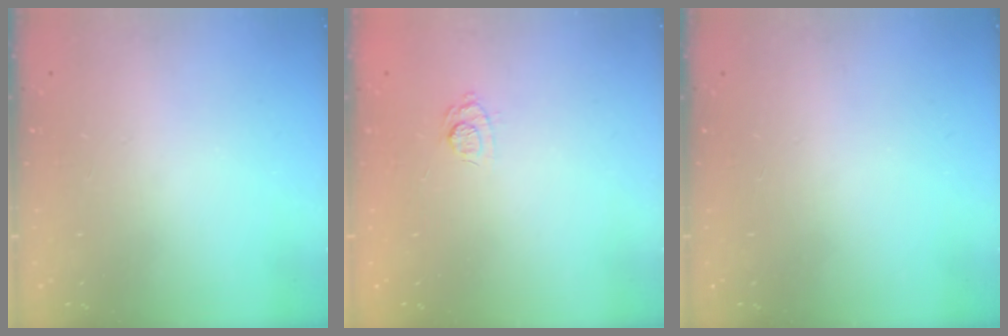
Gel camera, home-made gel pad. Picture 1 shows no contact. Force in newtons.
{"total": 8.1, "press": 7.9, "slide": 1.4}
{"total": 0.0}